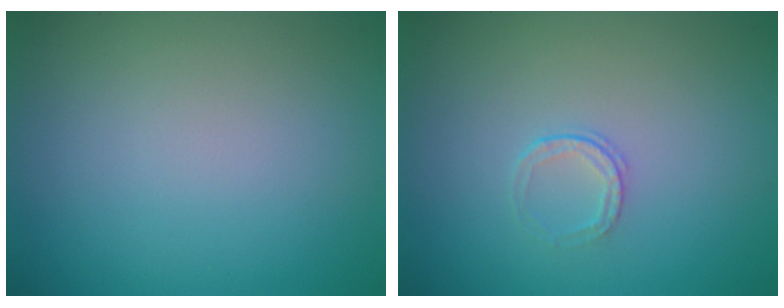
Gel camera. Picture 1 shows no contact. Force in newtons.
{"total": 1.0, "press": 0.7, "slide": 0.7}